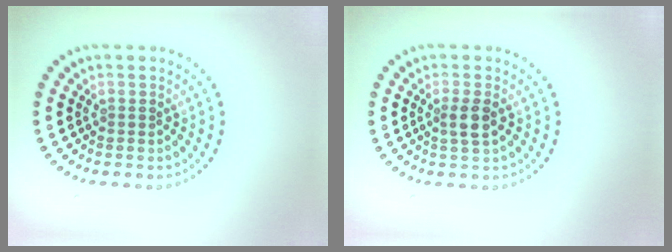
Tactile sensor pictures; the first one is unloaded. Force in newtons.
{"total": 1.7, "press": 1.5, "slide": 0.8}